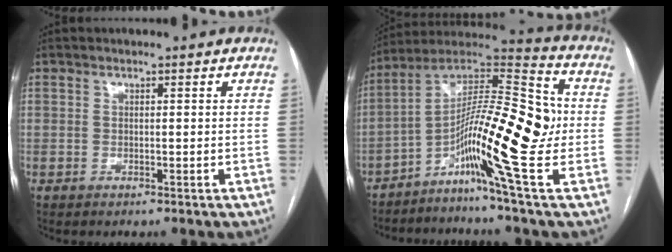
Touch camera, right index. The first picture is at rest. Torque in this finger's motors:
{"motor_torque": [2.14, 0.00, 1.05, 0.21]}